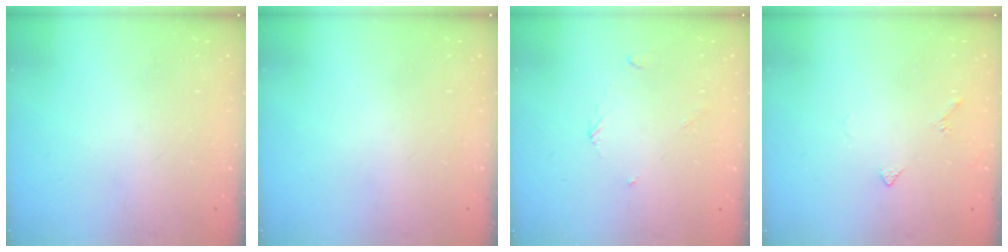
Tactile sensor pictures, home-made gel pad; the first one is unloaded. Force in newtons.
{"total": 0.0}
{"total": 3.1, "press": 3.1, "slide": 0.4}
{"total": 3.2, "press": 3.2, "slide": 0.6}